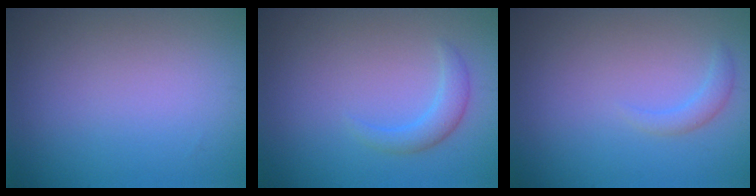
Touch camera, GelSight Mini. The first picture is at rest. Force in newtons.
{"total": 1.9, "press": 1.9, "slide": 0.1}
{"total": 1.3, "press": 1.3, "slide": 0.1}